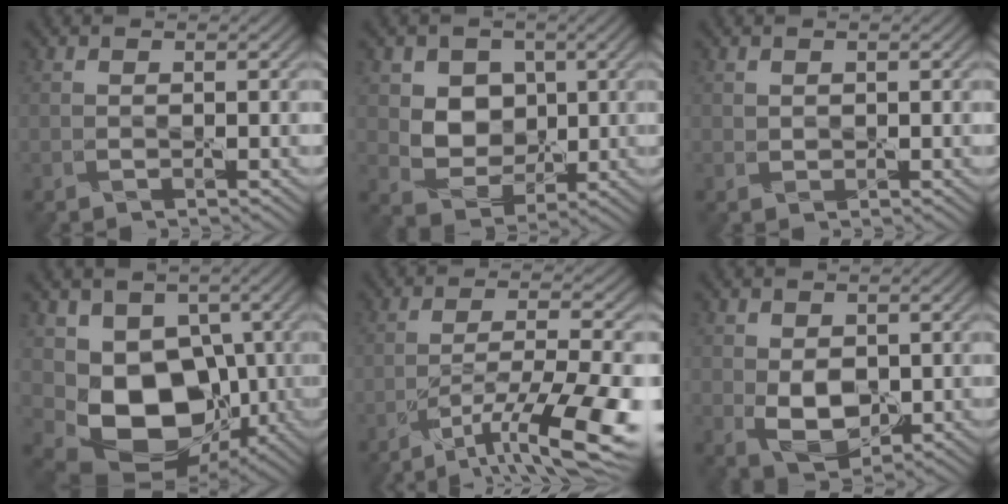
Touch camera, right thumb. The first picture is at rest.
{"total": 6.6, "force": [1.8, 5.5, 3.3], "torque": [-0.089, -0.019, 0.037]}
{"total": 0.7, "force": [0.4, 0.5, 0.2], "torque": [-0.007, -0.004, 0.010]}
{"total": 10.5, "force": [-0.6, 8.1, 6.7], "torque": [-0.132, -0.036, -0.006]}
{"total": 12.6, "force": [-7.1, 2.7, 10.1], "torque": [-0.180, -0.006, -0.111]}
{"total": 5.2, "force": [-0.1, 3.5, 3.8], "torque": [-0.085, -0.014, 0.005]}